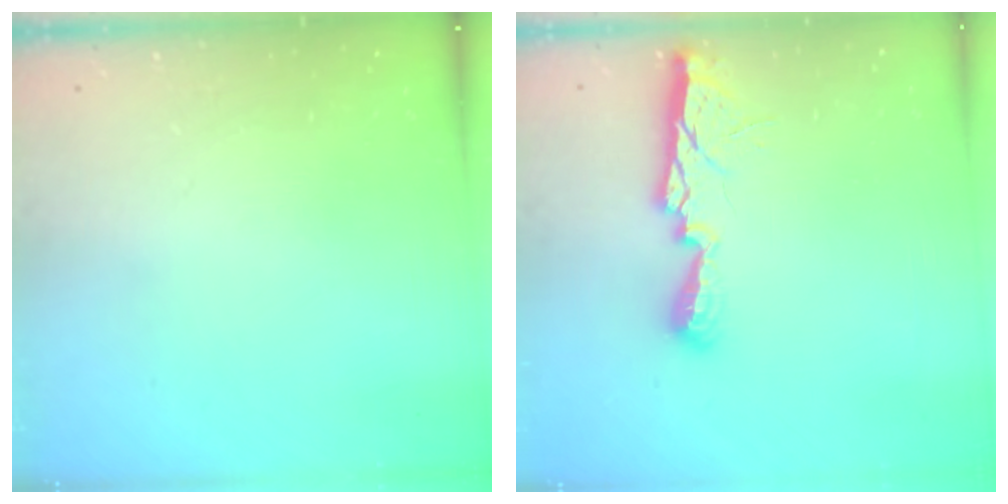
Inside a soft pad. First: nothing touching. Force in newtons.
{"total": 10.1, "press": 10.1, "slide": 0.7}